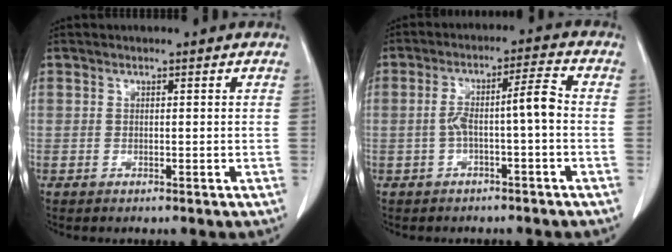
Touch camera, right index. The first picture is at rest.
{"total": 5.9, "force": [-1.1, 0.4, 5.8], "torque": [-0.108, 0.029, -0.015]}